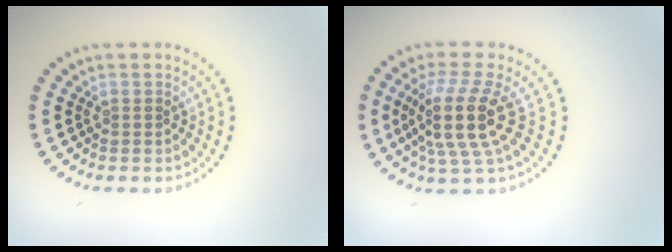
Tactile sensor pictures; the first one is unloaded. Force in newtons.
{"total": 4.9, "press": 3.8, "slide": 3.2}